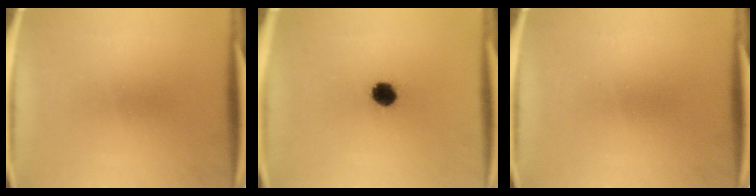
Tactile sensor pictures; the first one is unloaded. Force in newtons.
{"total": 5.8}
{"total": 0.0}